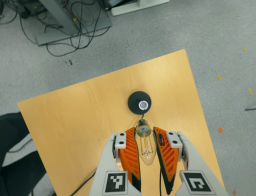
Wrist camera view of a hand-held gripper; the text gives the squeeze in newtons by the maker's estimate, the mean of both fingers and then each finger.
{"total": 20.8, "left": 23.1, "right": 18.5}